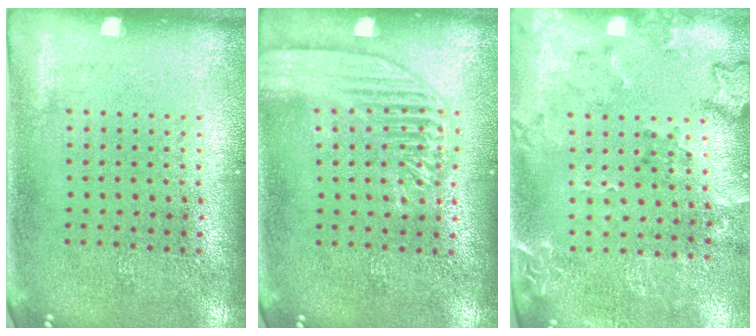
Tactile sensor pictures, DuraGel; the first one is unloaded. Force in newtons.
{"total": 1.8, "press": 1.8, "slide": 0.3}
{"total": 1.9, "press": 1.5, "slide": 1.1}